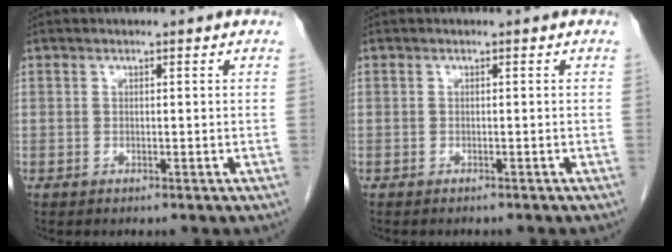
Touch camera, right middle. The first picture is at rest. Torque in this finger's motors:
{"motor_torque": [0.09, -0.09, -0.03, 0.00]}